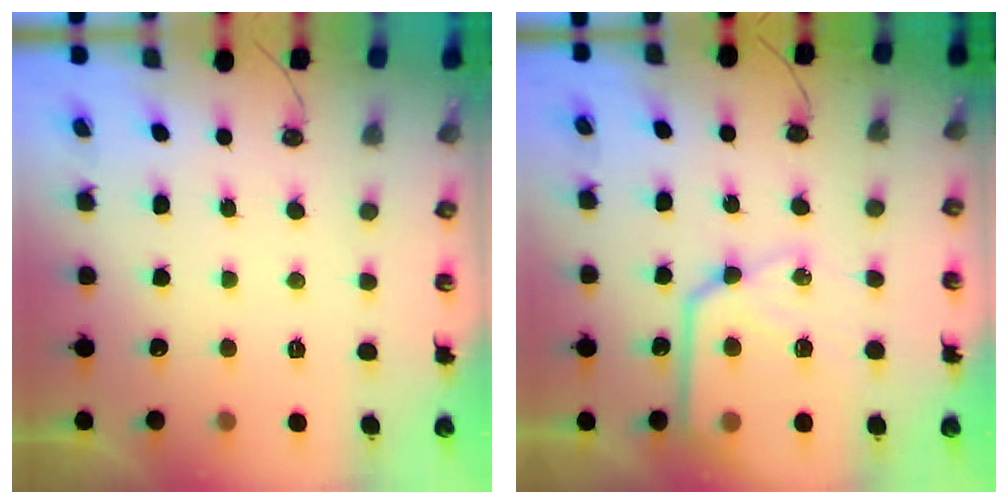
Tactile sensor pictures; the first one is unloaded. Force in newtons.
{"total": 19.8, "press": 19.7, "slide": 1.9}